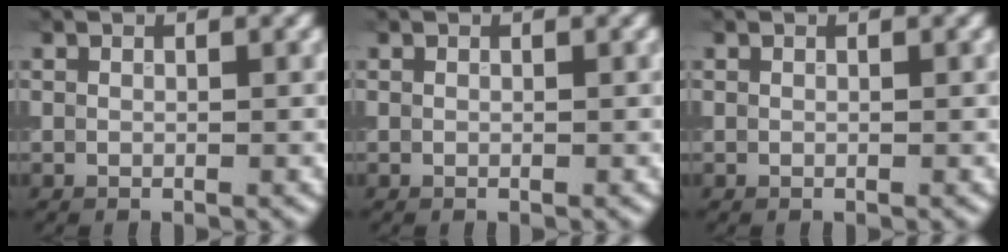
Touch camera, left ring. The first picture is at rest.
{"total": 0.0}
{"total": 0.0}